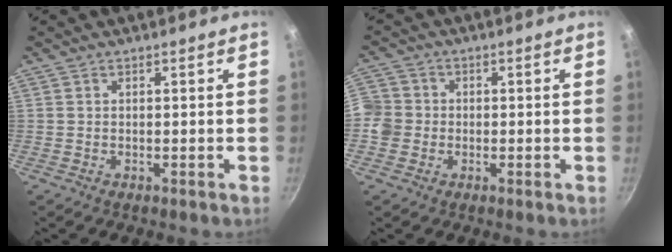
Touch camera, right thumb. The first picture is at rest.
{"total": 6.1, "force": [-1.2, 5.6, 2.0], "torque": [-0.019, 0.014, -0.036]}